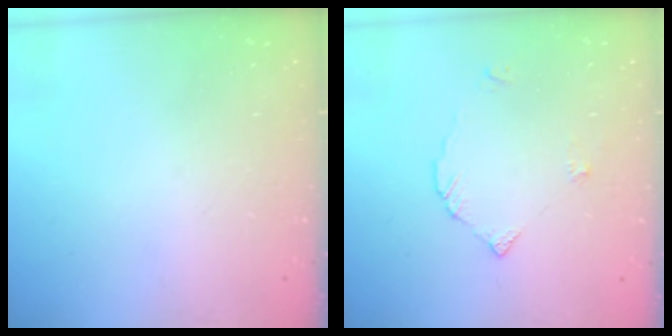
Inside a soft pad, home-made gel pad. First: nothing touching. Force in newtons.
{"total": 3.2, "press": 3.1, "slide": 0.4}